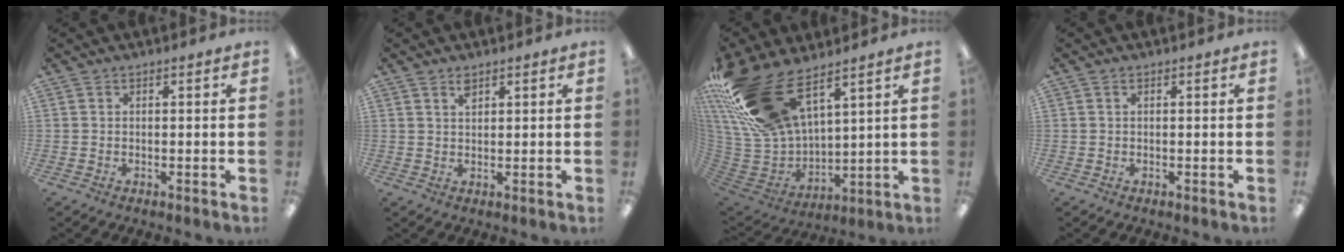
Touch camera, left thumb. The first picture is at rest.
{"total": 2.1, "force": [1.6, 0.9, 1.0], "torque": [-0.016, -0.003, 0.029]}
{"total": 23.5, "force": [15.1, 10.9, 14.2], "torque": [-0.311, -0.077, 0.281]}
{"total": 0.0}